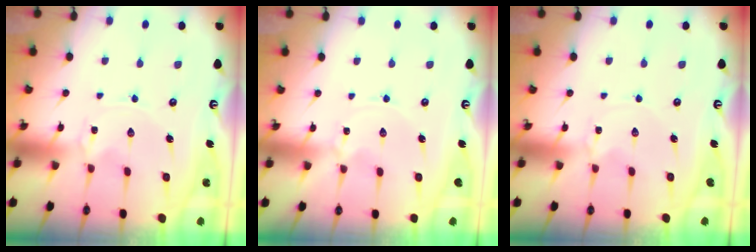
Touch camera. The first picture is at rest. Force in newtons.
{"total": 0.0}
{"total": 1.6, "press": 1.6, "slide": 0.3}